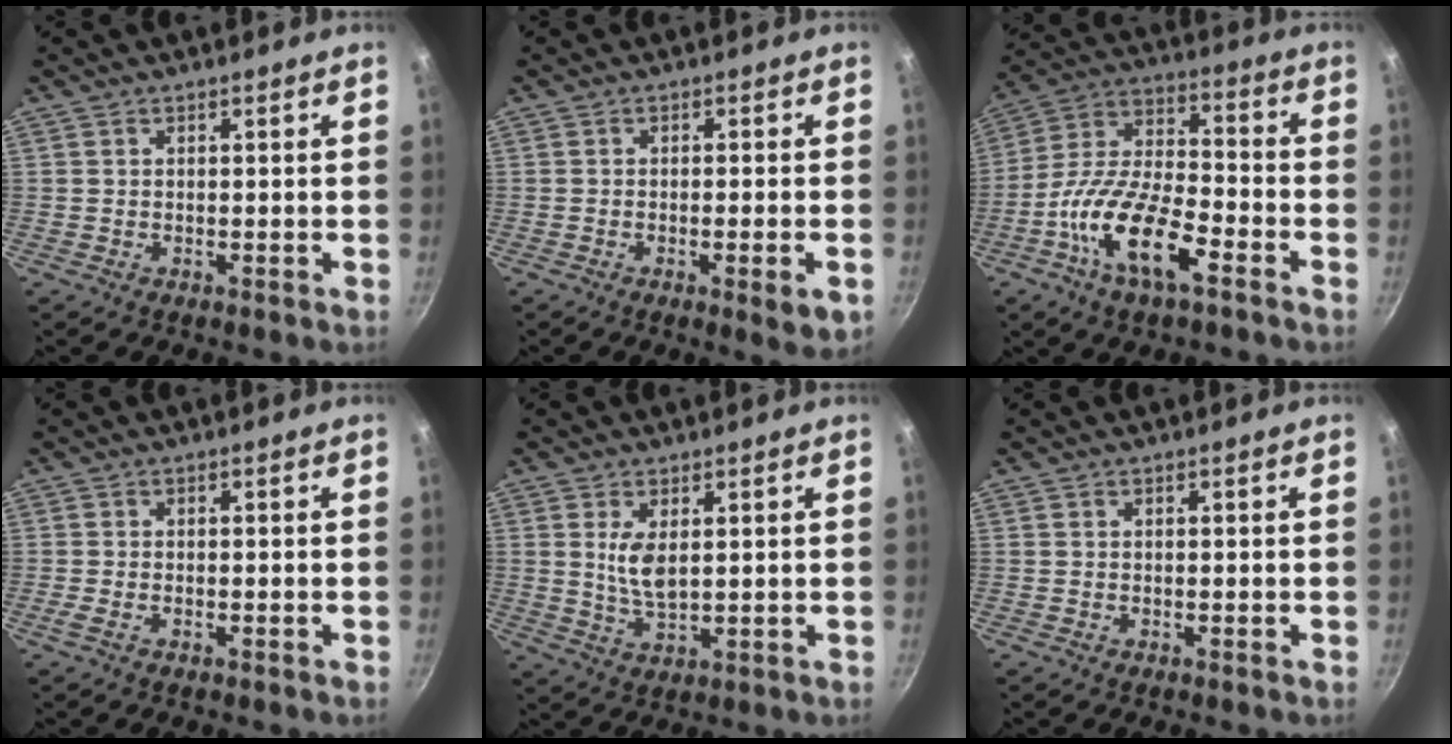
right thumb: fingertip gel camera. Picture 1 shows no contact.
{"total": 4.9, "force": [-1.7, 1.0, 4.5], "torque": [-0.066, -0.003, -0.024]}
{"total": 16.9, "force": [-7.6, 6.8, 13.4], "torque": [-0.245, 0.044, -0.155]}
{"total": 1.4, "force": [-0.6, 0.5, 1.2], "torque": [-0.035, 0.002, -0.017]}
{"total": 5.5, "force": [1.4, 2.5, 4.7], "torque": [-0.083, -0.020, 0.033]}
{"total": 0.0}